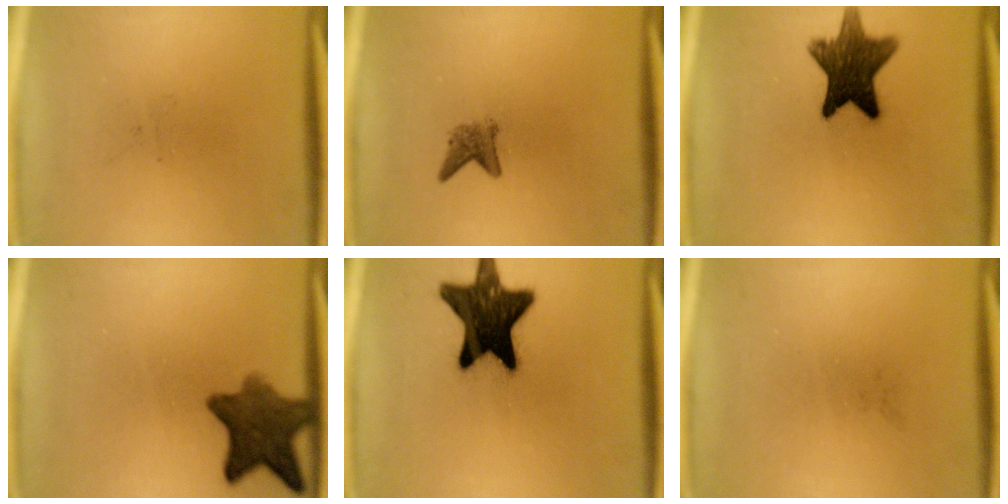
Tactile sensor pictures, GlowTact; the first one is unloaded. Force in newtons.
{"total": 2.1}
{"total": 11.5}
{"total": 9.1}
{"total": 16.7}
{"total": 0.0}